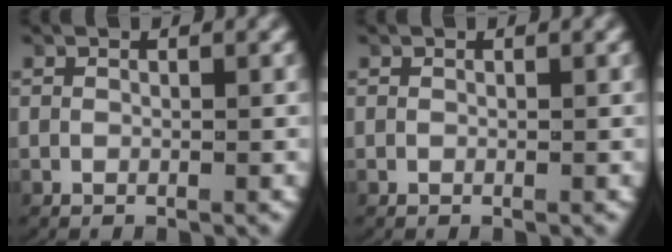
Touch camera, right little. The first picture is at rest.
{"total": 0.0}